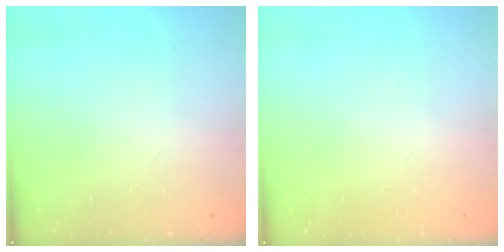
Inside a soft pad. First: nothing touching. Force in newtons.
{"total": 0.0}